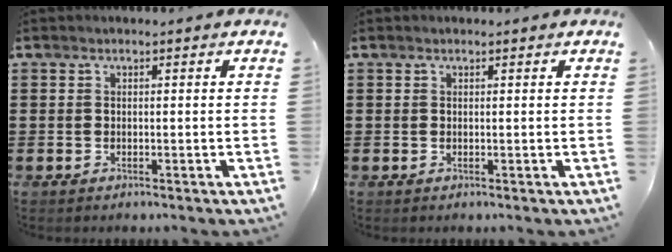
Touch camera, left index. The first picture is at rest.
{"total": 0.0}